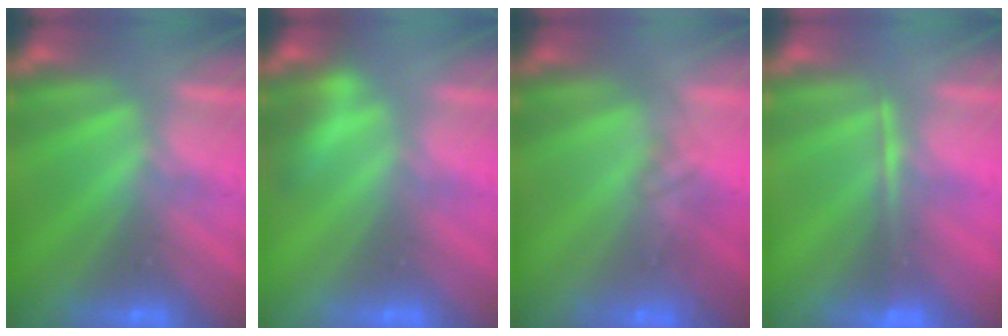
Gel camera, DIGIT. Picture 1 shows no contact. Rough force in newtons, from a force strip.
{"total": 2.8}
{"total": 1.7}
{"total": 1.6}